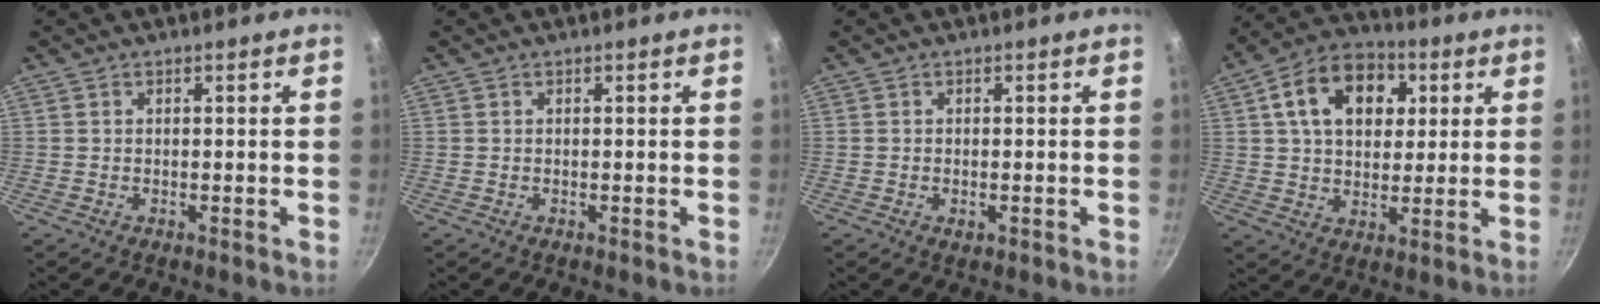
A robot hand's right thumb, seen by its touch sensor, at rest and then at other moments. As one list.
[{"total": 0.0}, {"total": 1.3, "force": [-0.3, 0.7, 1.1], "torque": [-0.018, -0.001, -0.005]}, {"total": 15.2, "force": [4.6, 10.6, 9.9], "torque": [-0.132, 0.009, 0.063]}]